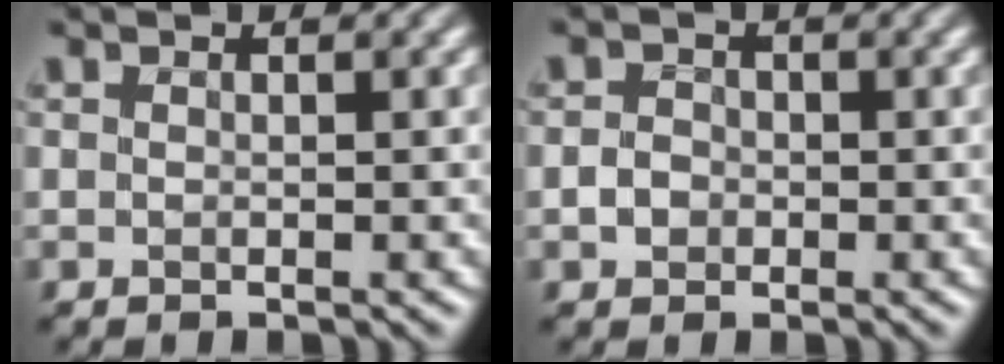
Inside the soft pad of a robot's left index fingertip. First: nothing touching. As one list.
[{"total": 1.3, "force": [-0.5, 1.1, 0.5], "torque": [-0.008, 0.004, -0.013]}]